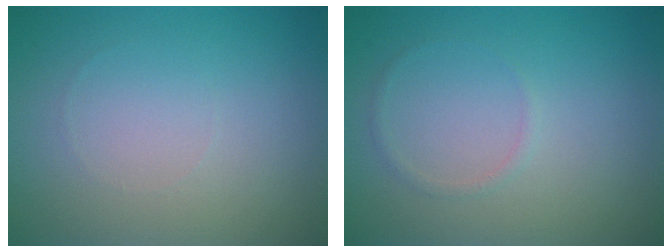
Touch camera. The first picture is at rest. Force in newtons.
{"total": 0.6, "press": 0.6, "slide": 0.1}